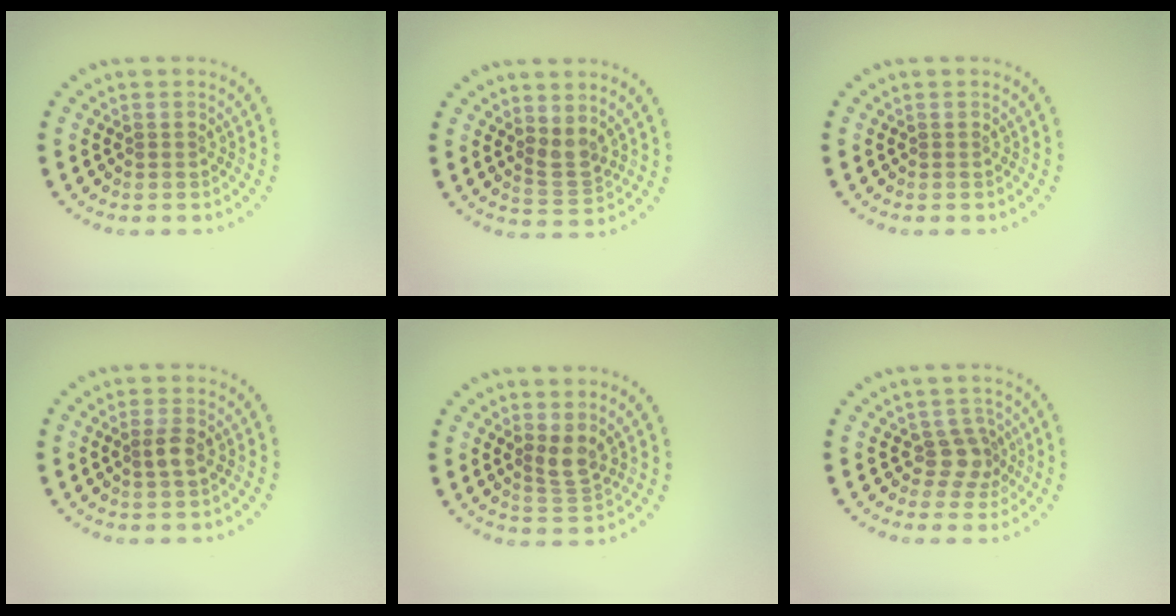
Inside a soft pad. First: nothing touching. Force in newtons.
{"total": 2.0, "press": 1.6, "slide": 1.1}
{"total": 0.0}
{"total": 1.6, "press": 1.6, "slide": 0.4}
{"total": 2.2, "press": 1.8, "slide": 1.4}
{"total": 2.5, "press": 1.9, "slide": 1.6}